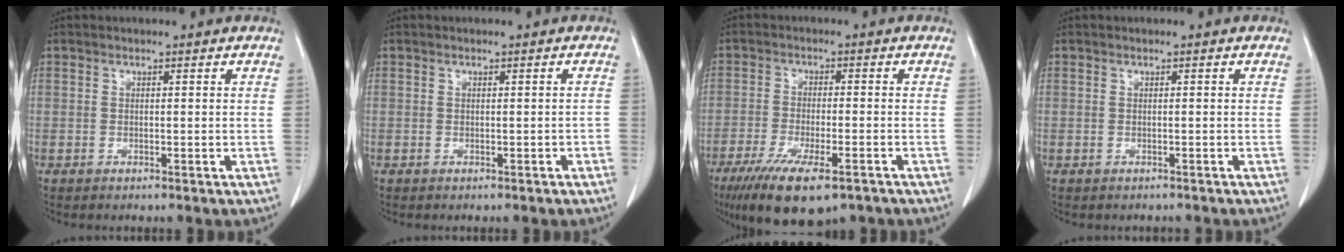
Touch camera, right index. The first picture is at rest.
{"total": 0.6, "force": [-0.3, 0.4, 0.4], "torque": [-0.003, 0.003, -0.003]}
{"total": 12.9, "force": [-8.6, 3.2, 9.1], "torque": [-0.154, -0.029, -0.136]}
{"total": 1.0, "force": [-0.7, 0.7, 0.0], "torque": [0.000, 0.004, -0.009]}